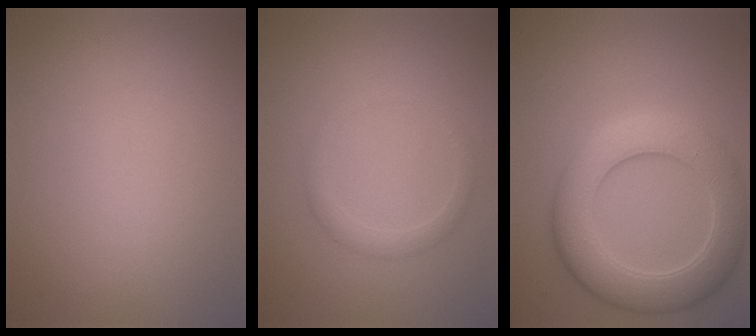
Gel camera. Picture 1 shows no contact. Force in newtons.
{"total": 1.5, "press": 1.5, "slide": 0.2}
{"total": 7.2, "press": 7.2, "slide": 0.5}